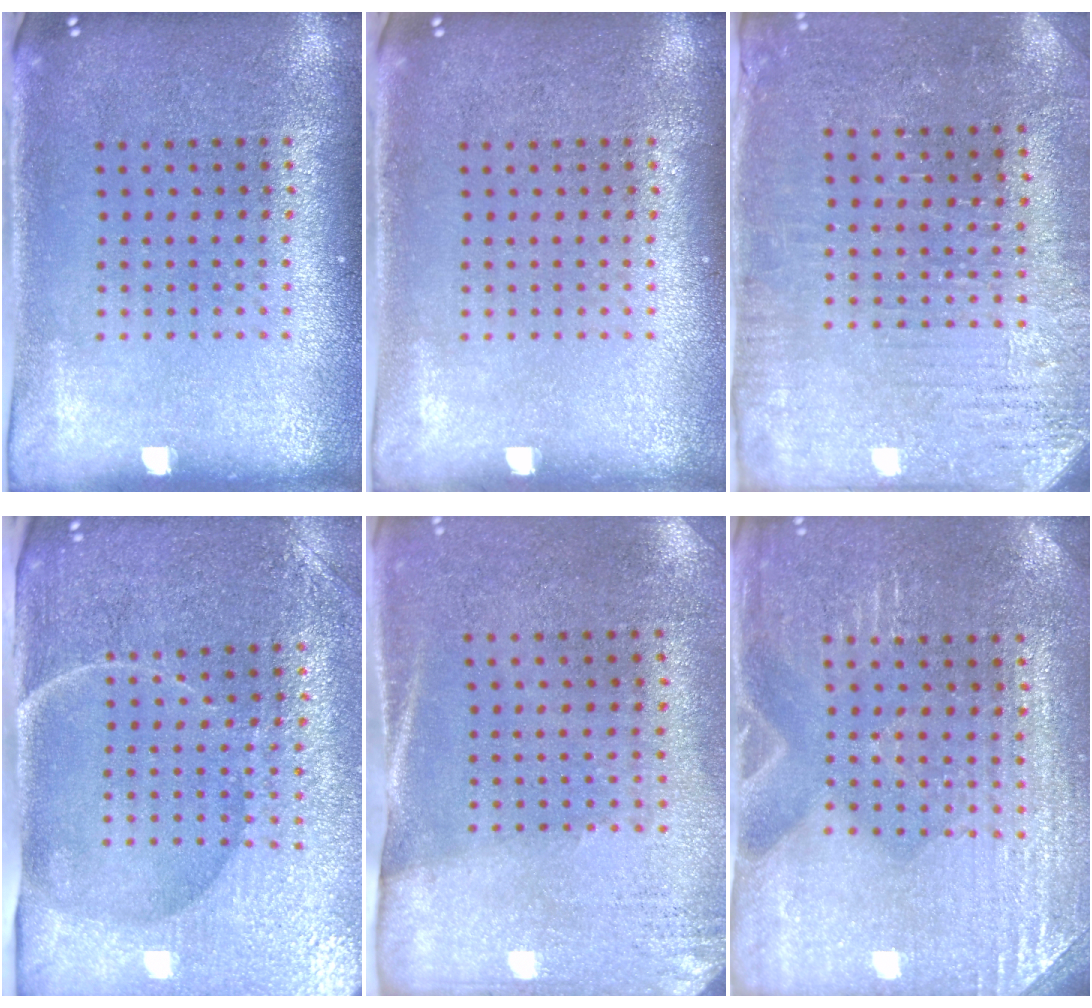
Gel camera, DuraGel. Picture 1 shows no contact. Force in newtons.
{"total": 0.0}
{"total": 2.9, "press": 2.8, "slide": 0.7}
{"total": 4.6, "press": 4.1, "slide": 2.2}
{"total": 2.6, "press": 2.3, "slide": 1.3}
{"total": 3.1, "press": 3.1, "slide": 0.1}